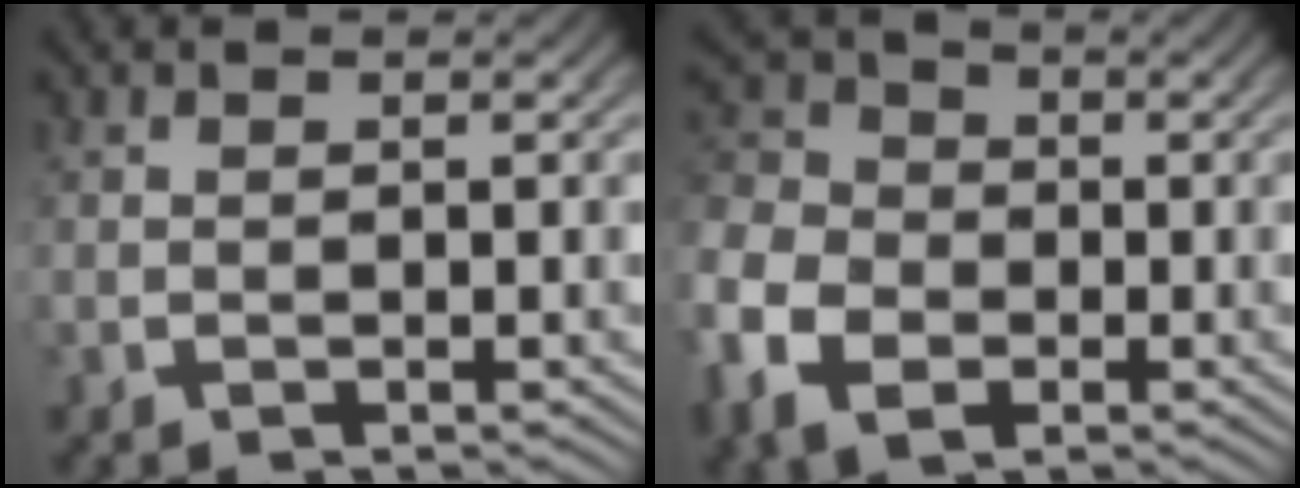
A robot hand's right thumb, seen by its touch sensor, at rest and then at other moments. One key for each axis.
{"total": 7.8, "fx": -2.3, "fy": 6.4, "fz": 3.9, "tx": -0.107, "ty": -0.028, "tz": -0.038}